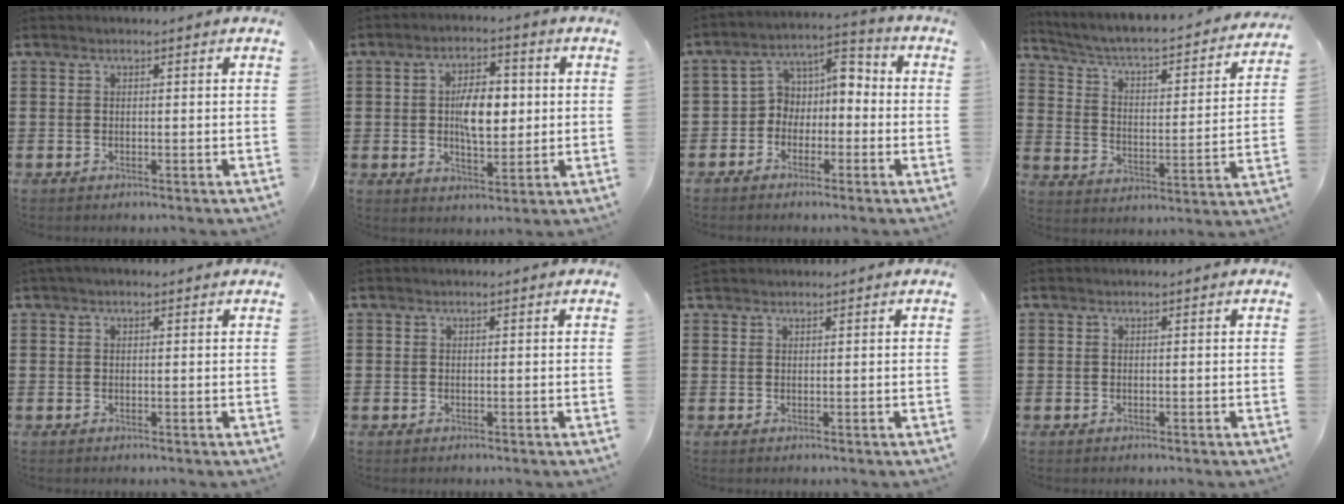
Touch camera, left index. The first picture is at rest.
{"total": 7.3, "force": [0.5, 3.5, 6.4], "torque": [-0.108, 0.007, 0.002]}
{"total": 4.6, "force": [-1.7, 4.1, 1.3], "torque": [-0.038, 0.004, -0.043]}
{"total": 3.5, "force": [2.7, 0.6, 2.1], "torque": [-0.058, -0.032, 0.032]}
{"total": 0.8, "force": [0.2, 0.5, 0.6], "torque": [-0.012, 0.006, 0.004]}
{"total": 0.0}
{"total": 0.8, "force": [0.8, 0.2, 0.0], "torque": [-0.003, 0.000, 0.017]}
{"total": 0.0}